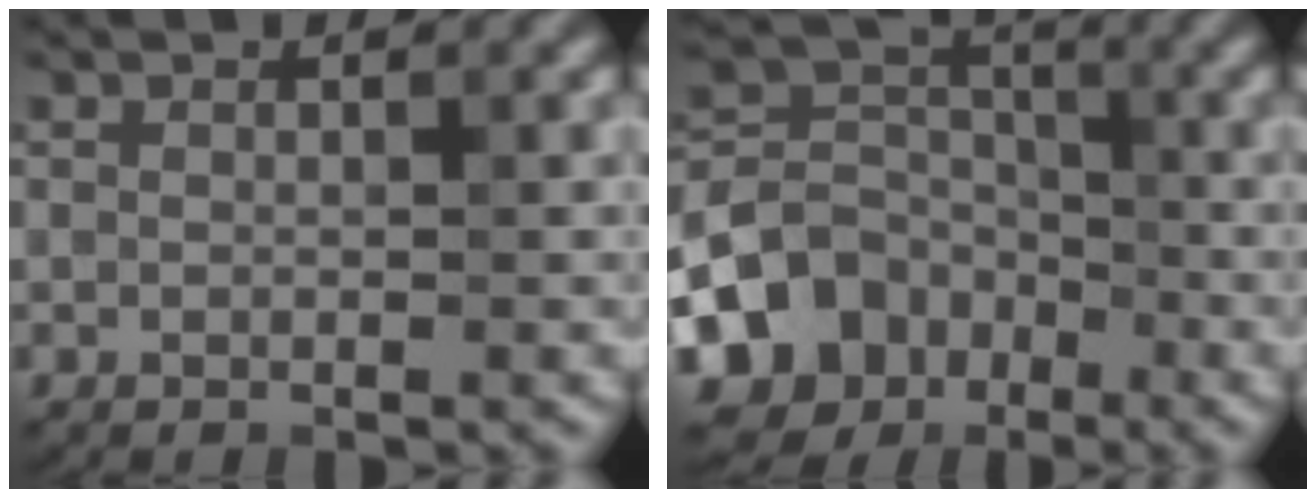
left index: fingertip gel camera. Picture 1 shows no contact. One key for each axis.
{"total": 7.6, "fx": -3.7, "fy": 6.0, "fz": 2.9, "tx": -0.050, "ty": -0.002, "tz": -0.079}